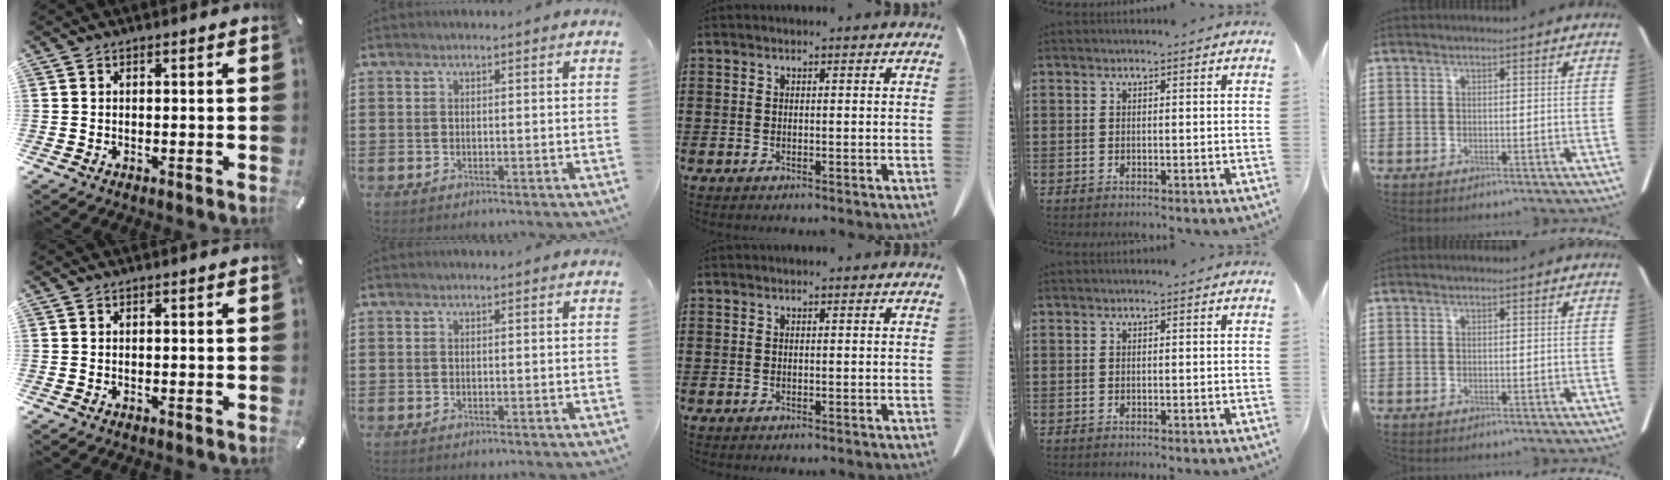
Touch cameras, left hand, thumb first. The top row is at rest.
{}